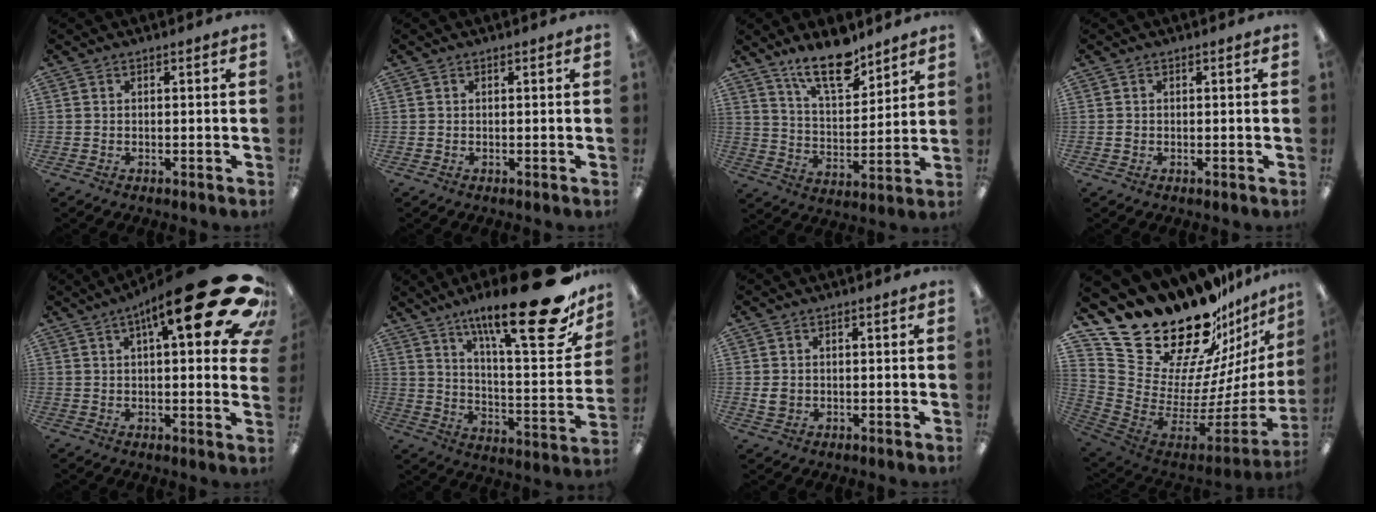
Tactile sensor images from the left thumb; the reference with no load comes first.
{"total": 0.5, "force": [0.4, 0.3, 0.1], "torque": [-0.003, 0.003, 0.007]}
{"total": 14.7, "force": [11.1, 5.6, 7.8], "torque": [-0.124, -0.062, 0.193]}
{"total": 0.7, "force": [0.1, 0.7, 0.2], "torque": [-0.004, 0.005, 0.001]}
{"total": 23.7, "force": [11.5, 6.3, 19.7], "torque": [-0.268, -0.069, 0.175]}
{"total": 26.2, "force": [16.8, 6.4, 19.1], "torque": [-0.280, -0.114, 0.266]}
{"total": 2.9, "force": [0.4, 2.5, 1.5], "torque": [-0.019, 0.001, 0.006]}
{"total": 30.1, "force": [23.3, 14.1, 12.9], "torque": [-0.197, -0.200, 0.458]}